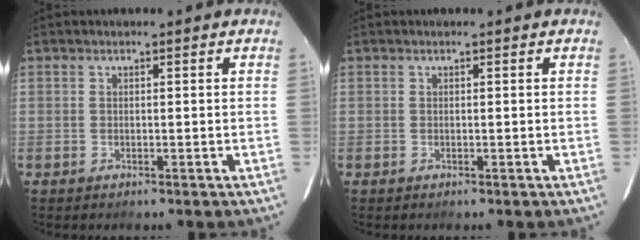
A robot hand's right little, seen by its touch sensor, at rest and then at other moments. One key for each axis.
{"total": 0.0}